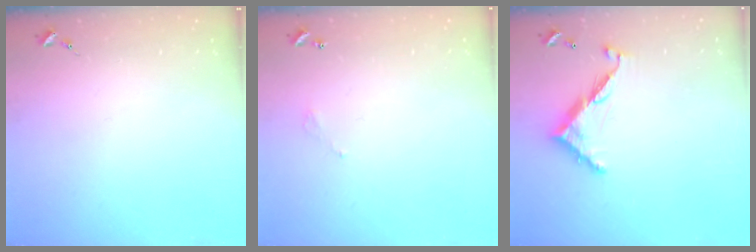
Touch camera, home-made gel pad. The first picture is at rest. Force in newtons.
{"total": 3.0, "press": 3.0, "slide": 0.2}
{"total": 9.7, "press": 9.7, "slide": 0.4}